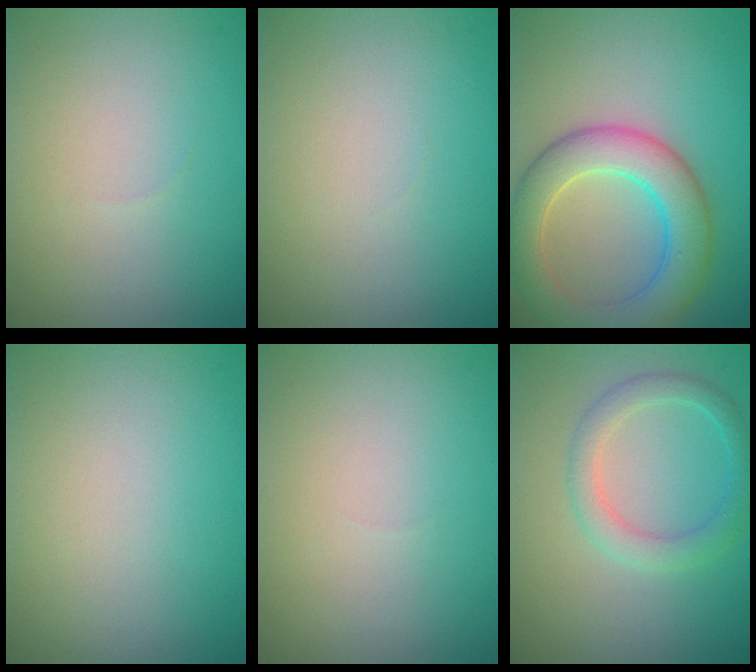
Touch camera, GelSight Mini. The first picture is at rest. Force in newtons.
{"total": 0.0}
{"total": 6.6, "press": 6.6, "slide": 0.3}
{"total": 0.0}
{"total": 0.0}
{"total": 2.7, "press": 2.7, "slide": 0.1}